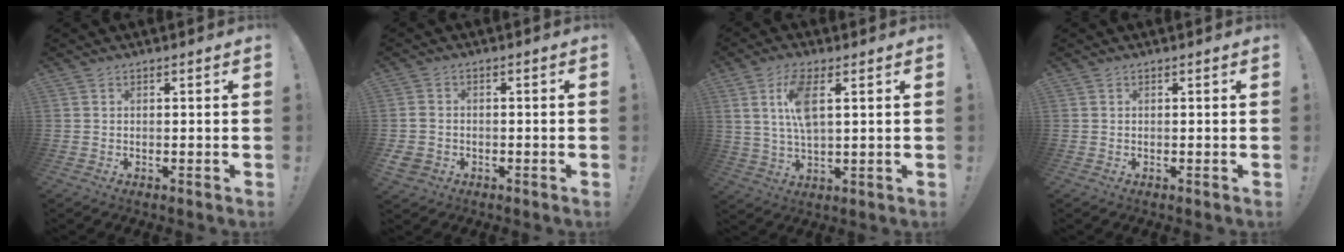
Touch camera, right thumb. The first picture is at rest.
{"total": 3.6, "force": [-1.2, 2.9, 1.9], "torque": [-0.043, 0.003, -0.021]}
{"total": 10.4, "force": [3.5, 4.2, 8.9], "torque": [-0.173, -0.007, 0.062]}
{"total": 0.0}